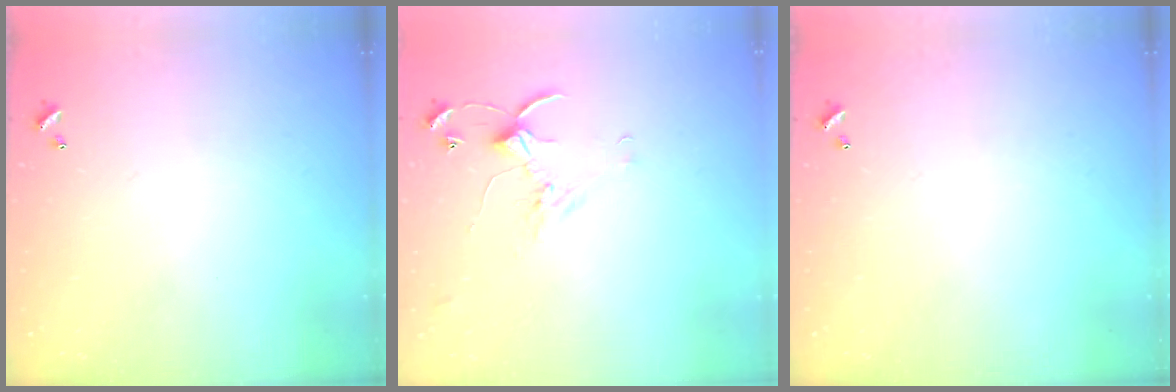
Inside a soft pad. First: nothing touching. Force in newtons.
{"total": 2.8, "press": 2.8, "slide": 0.4}
{"total": 0.0}